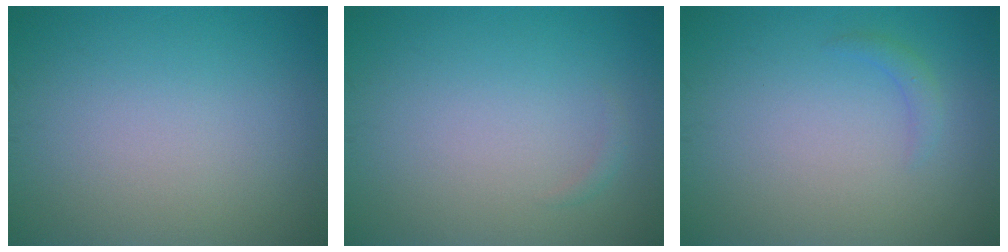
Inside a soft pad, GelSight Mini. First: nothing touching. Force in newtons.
{"total": 0.5, "press": 0.5, "slide": 0.0}
{"total": 1.0, "press": 1.0, "slide": 0.1}